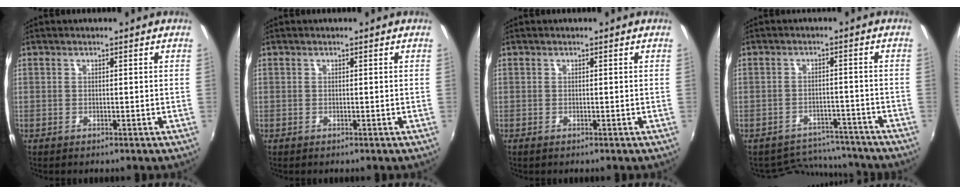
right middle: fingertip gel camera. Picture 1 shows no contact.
{"total": 0.0}
{"total": 0.0}
{"total": 9.8, "force": [-9.1, 3.4, 0.8], "torque": [-0.029, 0.020, -0.120]}